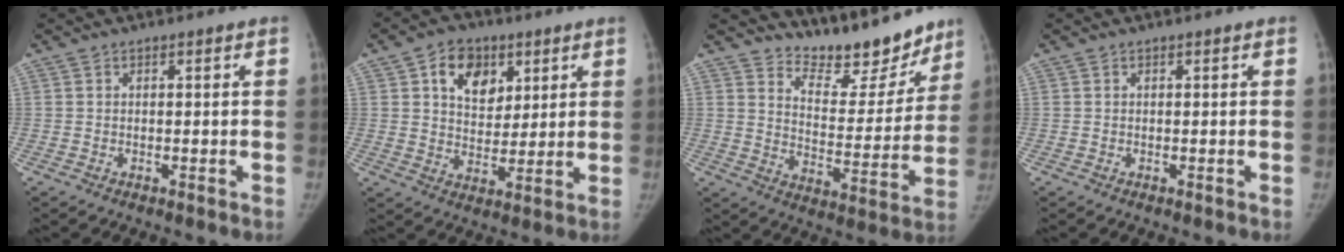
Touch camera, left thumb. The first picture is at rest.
{"total": 10.5, "force": [4.6, 7.5, 5.7], "torque": [-0.052, -0.019, 0.076]}
{"total": 14.9, "force": [13.2, 5.3, 4.4], "torque": [-0.019, -0.106, 0.193]}
{"total": 0.0}